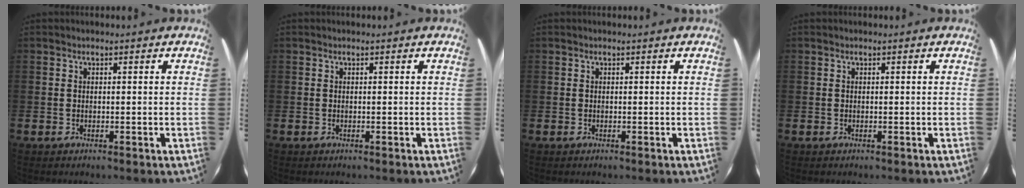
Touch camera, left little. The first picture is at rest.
{"total": 0.0}
{"total": 0.0}
{"total": 0.0}